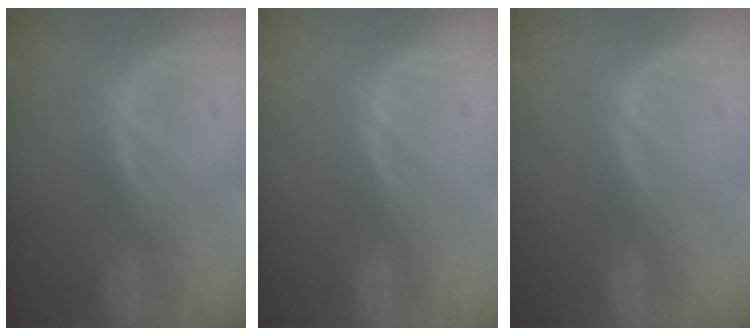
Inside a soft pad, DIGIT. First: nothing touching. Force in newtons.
{"total": 0.0}
{"total": 0.0}